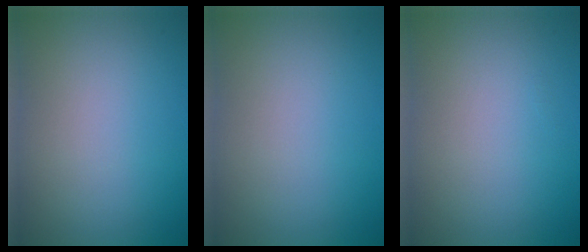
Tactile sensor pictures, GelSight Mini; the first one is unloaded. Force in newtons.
{"total": 0.0}
{"total": 0.0}